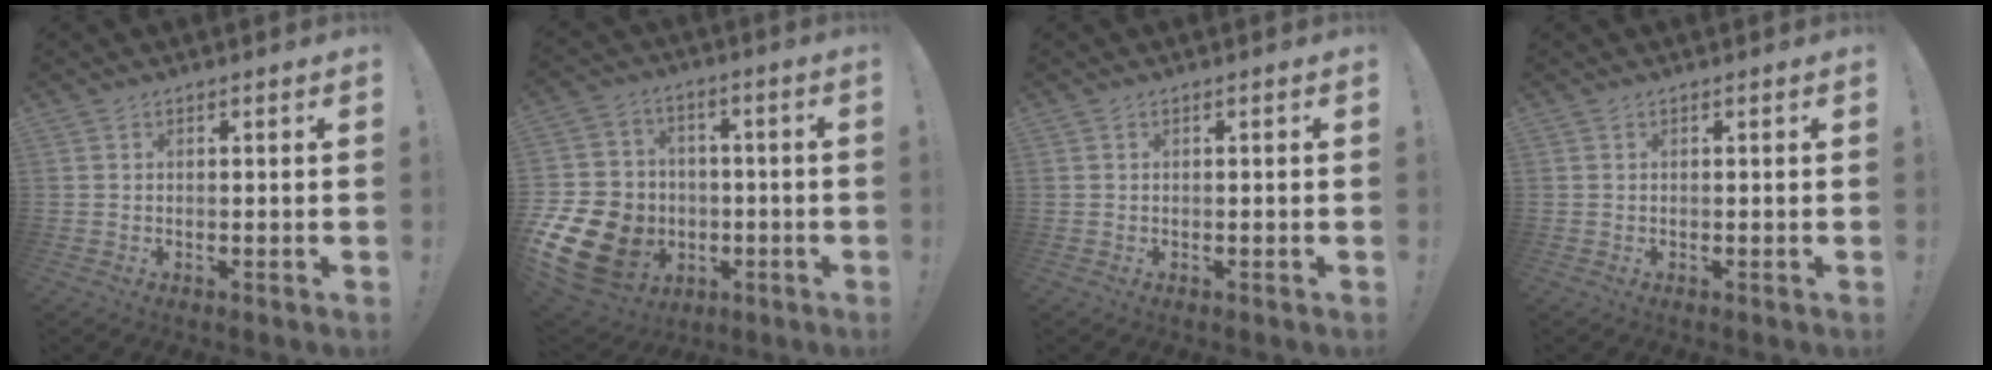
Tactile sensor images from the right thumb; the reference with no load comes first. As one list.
[{"total": 18.6, "force": [-5.0, 15.6, 8.8], "torque": [-0.180, 0.035, -0.051]}, {"total": 0.0}, {"total": 0.0}]